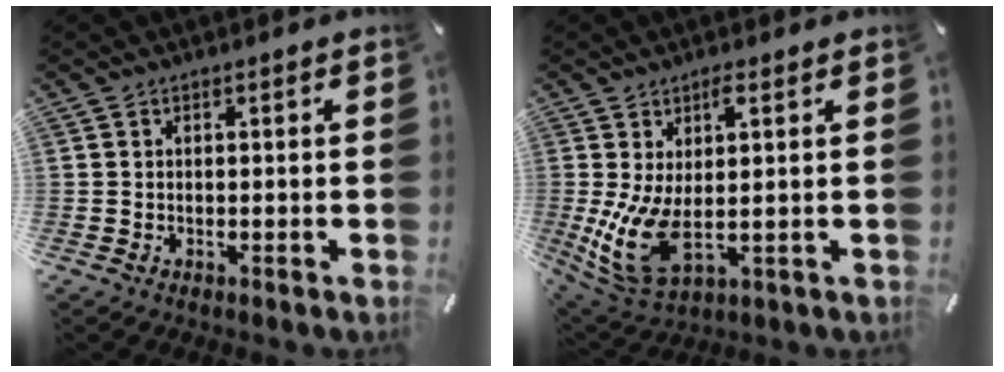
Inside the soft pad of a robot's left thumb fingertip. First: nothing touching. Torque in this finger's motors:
{"motor_torque": [1.75, 3.02, 1.52, 0.11, 0.27]}